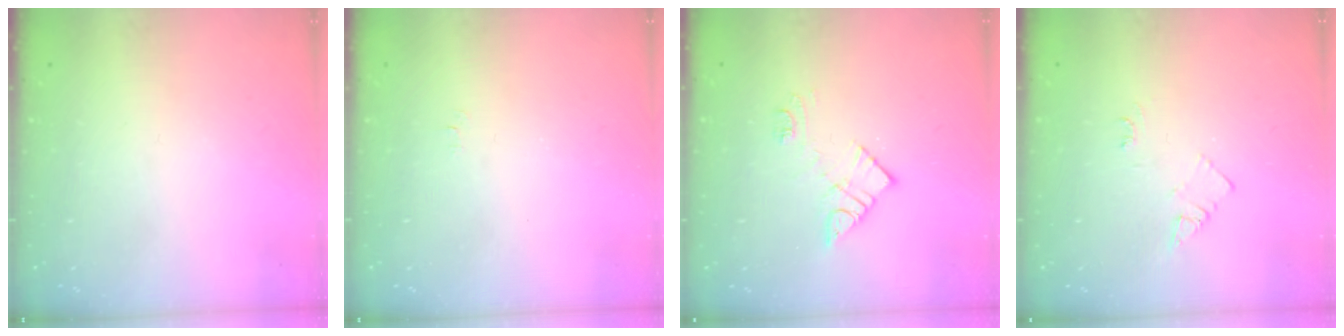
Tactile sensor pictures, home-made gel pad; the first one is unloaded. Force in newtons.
{"total": 2.5, "press": 2.5, "slide": 0.3}
{"total": 10.1, "press": 10.1, "slide": 0.6}
{"total": 3.8, "press": 3.8, "slide": 0.5}